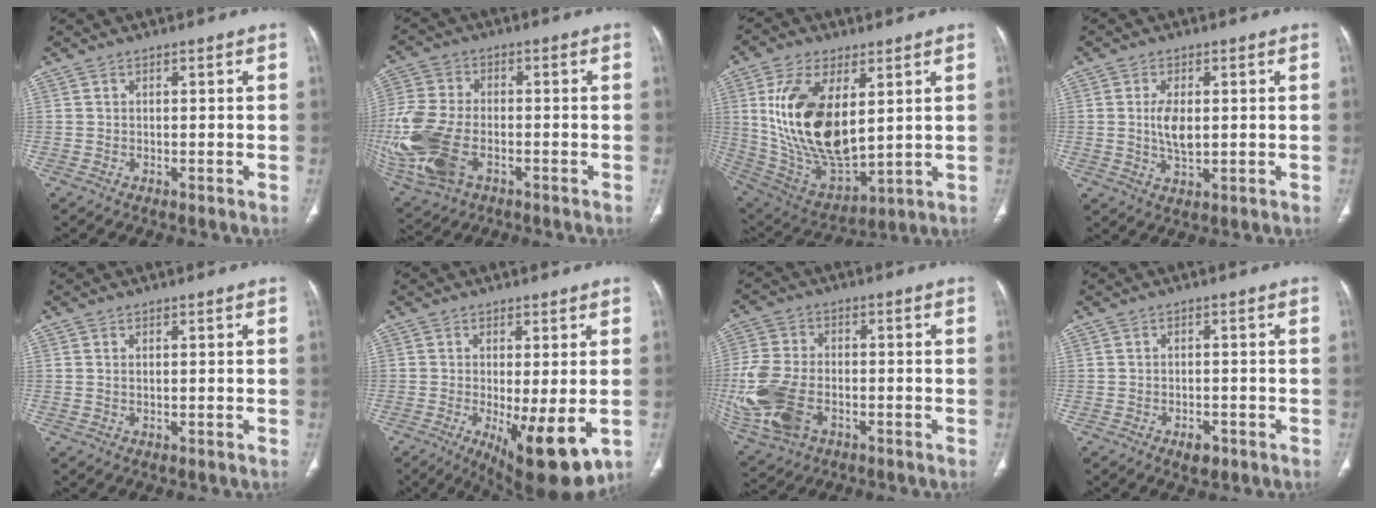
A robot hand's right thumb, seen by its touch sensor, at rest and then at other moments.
{"total": 18.5, "force": [-5.0, 11.4, 13.7], "torque": [-0.346, -0.004, -0.084]}
{"total": 21.4, "force": [4.8, 11.1, 17.6], "torque": [-0.324, -0.030, 0.106]}
{"total": 5.4, "force": [0.5, 2.6, 4.7], "torque": [-0.091, -0.008, 0.012]}
{"total": 0.5, "force": [0.2, 0.2, 0.4], "torque": [-0.013, 0.000, 0.006]}
{"total": 11.7, "force": [-2.9, 3.5, 10.8], "torque": [-0.161, -0.028, -0.033]}
{"total": 15.2, "force": [-3.9, 9.8, 10.9], "torque": [-0.261, 0.001, -0.068]}
{"total": 2.6, "force": [-1.5, 1.5, 1.6], "torque": [-0.021, 0.003, -0.016]}